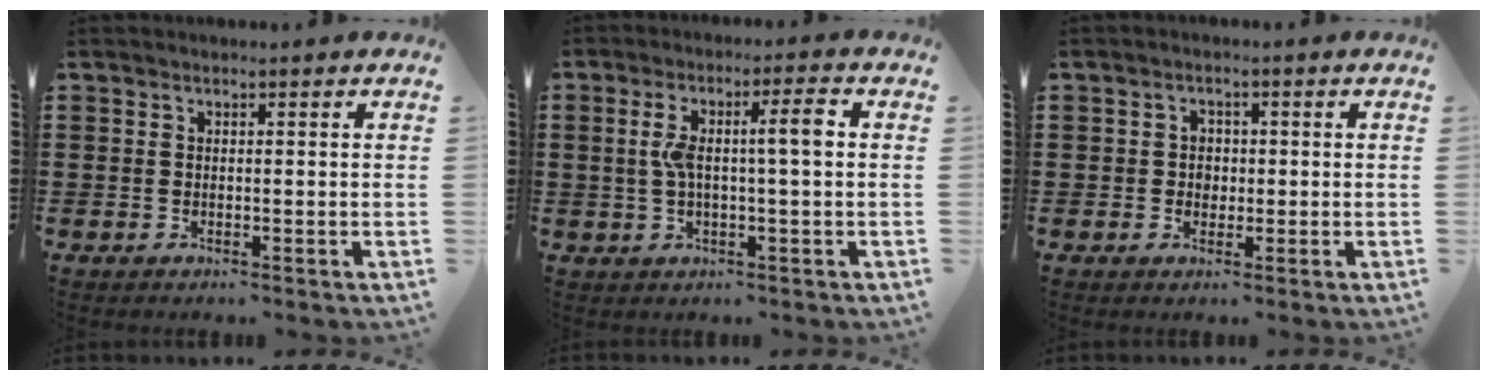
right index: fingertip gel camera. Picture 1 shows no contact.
{"total": 6.1, "force": [0.6, 1.0, 6.0], "torque": [-0.104, 0.000, 0.003]}
{"total": 1.9, "force": [-0.2, 1.8, 0.7], "torque": [-0.020, 0.007, -0.006]}